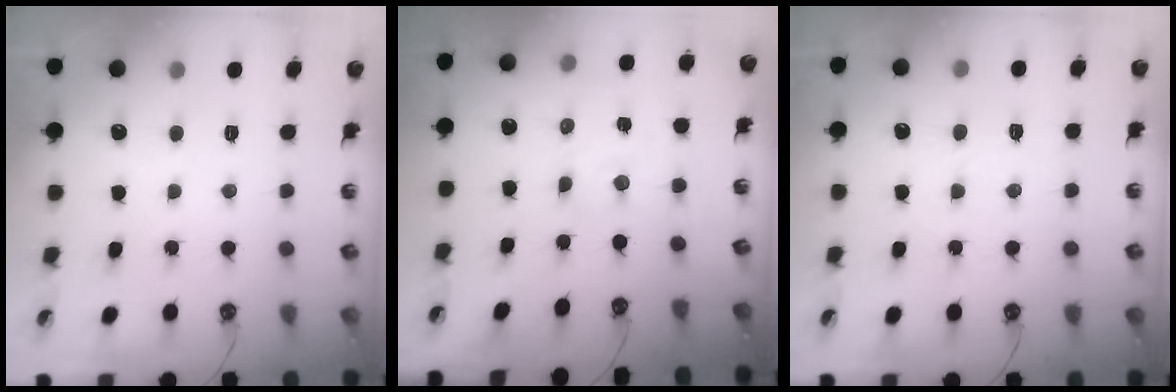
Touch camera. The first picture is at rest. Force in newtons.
{"total": 2.3, "press": 2.3, "slide": 0.3}
{"total": 4.4, "press": 4.4, "slide": 0.6}